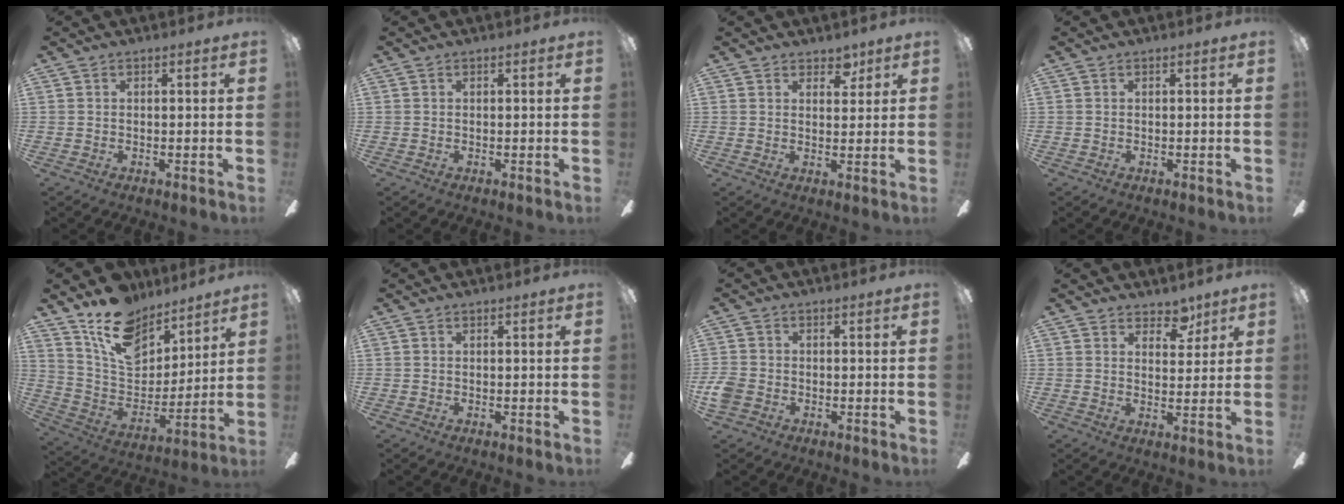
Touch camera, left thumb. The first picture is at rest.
{"total": 0.0}
{"total": 4.2, "force": [3.3, 2.3, 1.3], "torque": [0.000, -0.016, 0.055]}
{"total": 0.0}
{"total": 17.0, "force": [12.6, 9.2, 6.8], "torque": [-0.135, -0.075, 0.234]}
{"total": 0.0}
{"total": 4.1, "force": [-1.5, 3.2, 2.0], "torque": [-0.043, 0.010, -0.028]}
{"total": 6.0, "force": [4.6, 3.2, 2.0], "torque": [-0.011, -0.023, 0.079]}